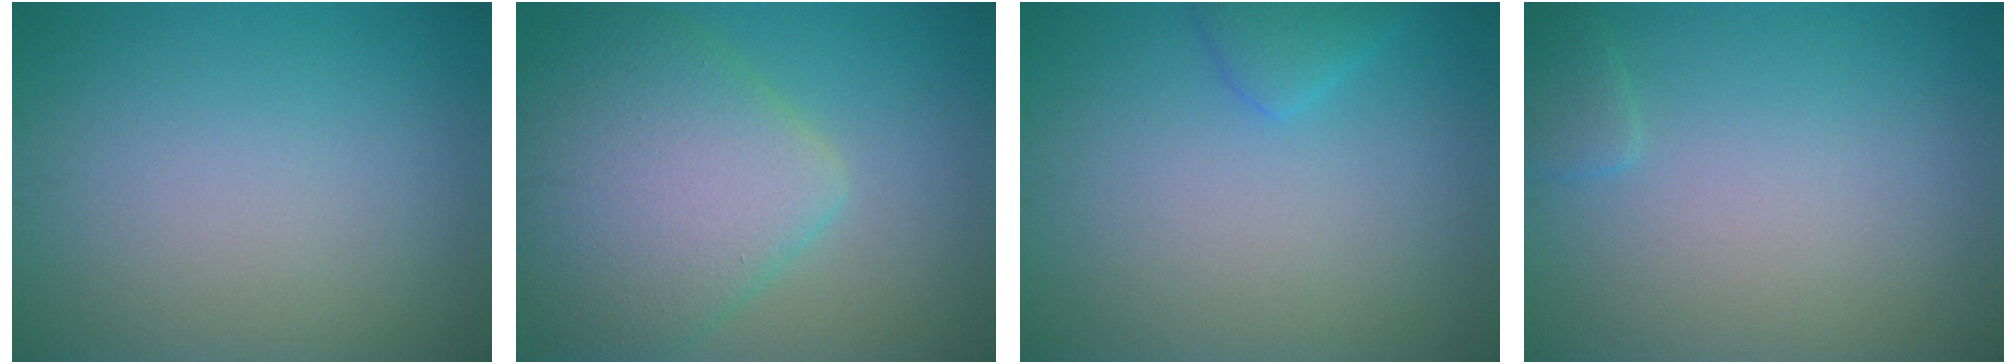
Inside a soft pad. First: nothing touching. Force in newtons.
{"total": 8.3, "press": 8.3, "slide": 0.3}
{"total": 1.7, "press": 1.7, "slide": 0.1}
{"total": 1.1, "press": 1.1, "slide": 0.1}